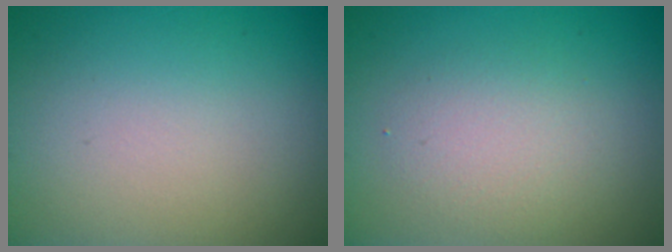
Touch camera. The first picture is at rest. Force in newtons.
{"total": 2.6, "press": 2.6, "slide": 0.1}